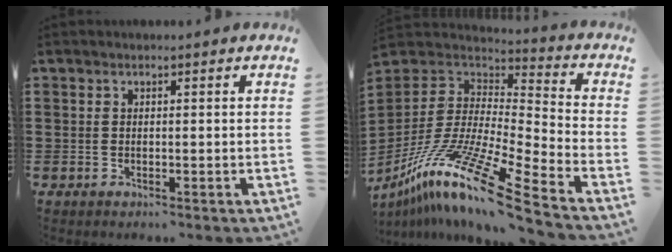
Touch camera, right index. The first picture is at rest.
{"total": 14.4, "force": [-9.8, 1.2, 10.4], "torque": [-0.207, 0.010, -0.188]}